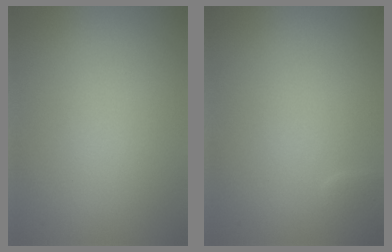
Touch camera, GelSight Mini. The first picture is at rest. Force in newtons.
{"total": 1.0, "press": 1.0, "slide": 0.1}